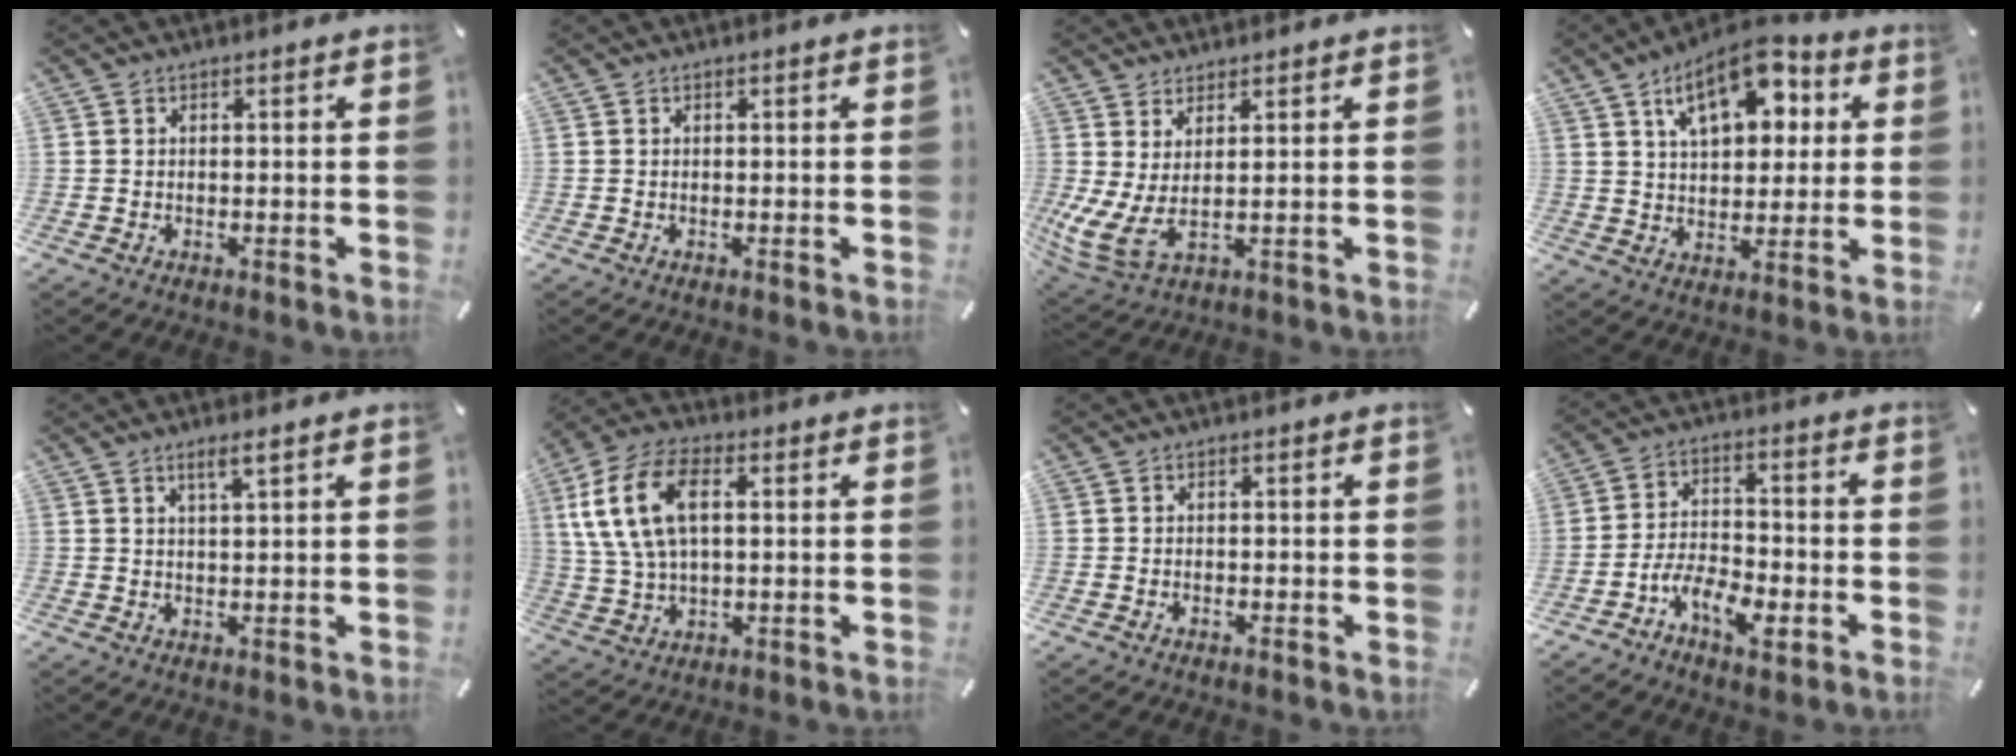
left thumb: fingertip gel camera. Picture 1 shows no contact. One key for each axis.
{"total": 0.0}
{"total": 7.2, "fx": 1.8, "fy": 2.1, "fz": 6.6, "tx": -0.169, "ty": -0.039, "tz": 0.032}
{"total": 14.1, "fx": 6.5, "fy": 8.1, "fz": 9.5, "tx": -0.141, "ty": -0.013, "tz": 0.111}
{"total": 3.0, "fx": 2.0, "fy": 0.1, "fz": 2.2, "tx": -0.047, "ty": -0.001, "tz": 0.034}
{"total": 13.0, "fx": 3.4, "fy": 7.6, "fz": 10.0, "tx": -0.233, "ty": 0.007, "tz": 0.058}
{"total": 0.7, "fx": -0.4, "fy": 0.1, "fz": 0.5, "tx": -0.012, "ty": -0.003, "tz": -0.007}
{"total": 8.4, "fx": -5.2, "fy": 4.1, "fz": 5.3, "tx": -0.103, "ty": 0.020, "tz": -0.093}